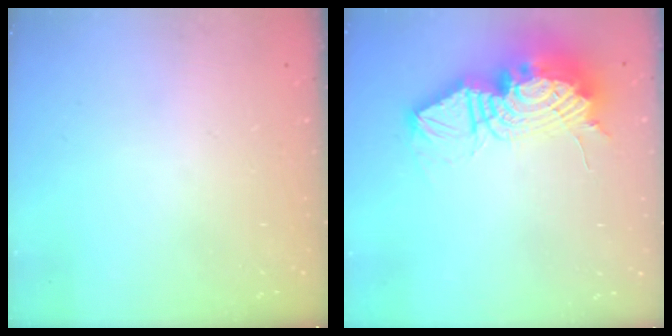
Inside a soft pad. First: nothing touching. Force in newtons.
{"total": 22.6, "press": 22.5, "slide": 2.2}